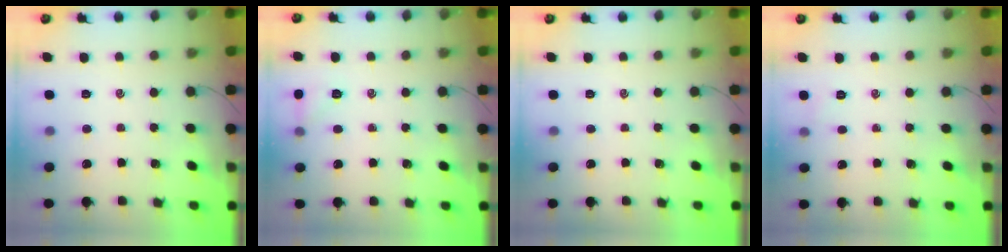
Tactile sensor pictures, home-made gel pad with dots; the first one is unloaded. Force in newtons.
{"total": 6.2, "press": 5.9, "slide": 1.9}
{"total": 0.0}
{"total": 3.5, "press": 3.3, "slide": 1.1}